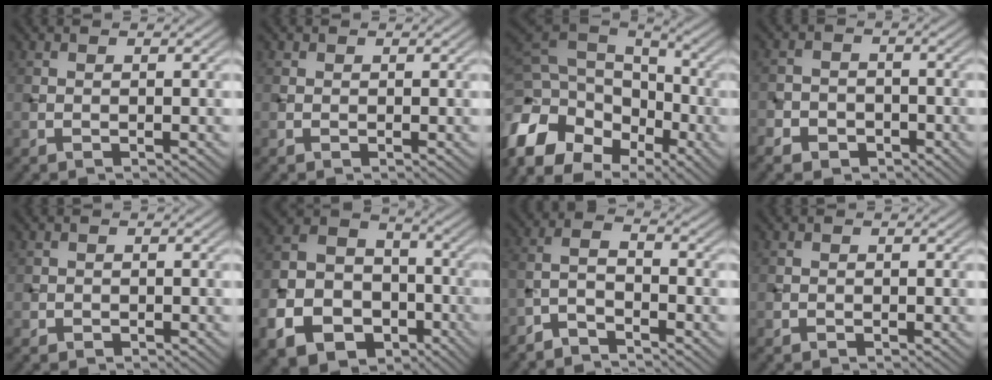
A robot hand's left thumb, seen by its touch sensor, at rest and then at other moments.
{"total": 0.7, "force": [0.2, 0.7, 0.1], "torque": [0.003, -0.002, 0.002]}
{"total": 16.7, "force": [-7.0, 11.7, 9.7], "torque": [-0.255, -0.014, -0.120]}
{"total": 4.9, "force": [-3.3, 3.2, 1.5], "torque": [-0.020, -0.003, -0.062]}
{"total": 1.0, "force": [-0.2, 1.0, 0.1], "torque": [0.005, -0.005, -0.008]}
{"total": 14.4, "force": [-6.6, 10.5, 7.2], "torque": [-0.187, -0.042, -0.122]}
{"total": 4.0, "force": [-3.5, 0.9, 1.8], "torque": [-0.039, 0.003, -0.081]}
{"total": 0.0}